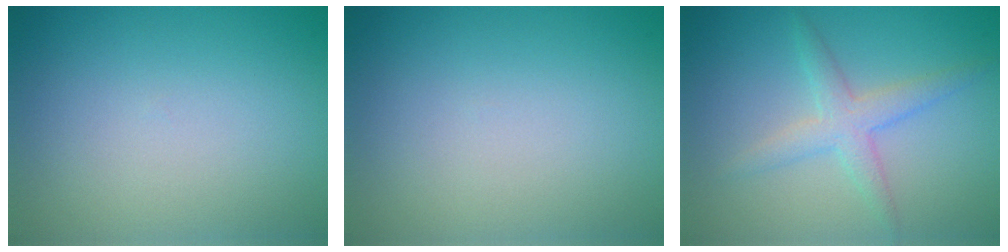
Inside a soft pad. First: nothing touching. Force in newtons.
{"total": 0.0}
{"total": 2.7, "press": 2.7, "slide": 0.1}